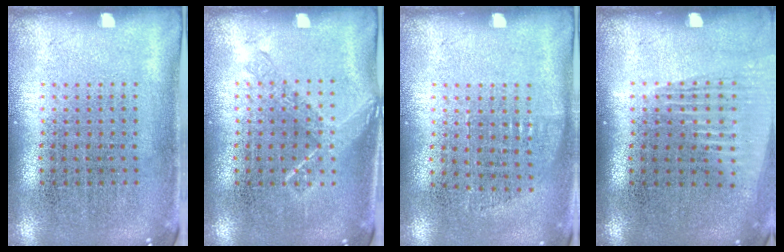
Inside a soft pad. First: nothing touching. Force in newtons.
{"total": 1.1, "press": 1.1, "slide": 0.2}
{"total": 0.6, "press": 0.5, "slide": 0.3}
{"total": 1.4, "press": 1.2, "slide": 0.7}